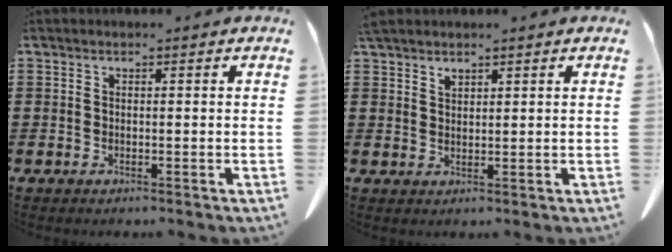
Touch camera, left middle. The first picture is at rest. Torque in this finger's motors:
{"motor_torque": [0.40, 0.33, 0.01, 0.01]}